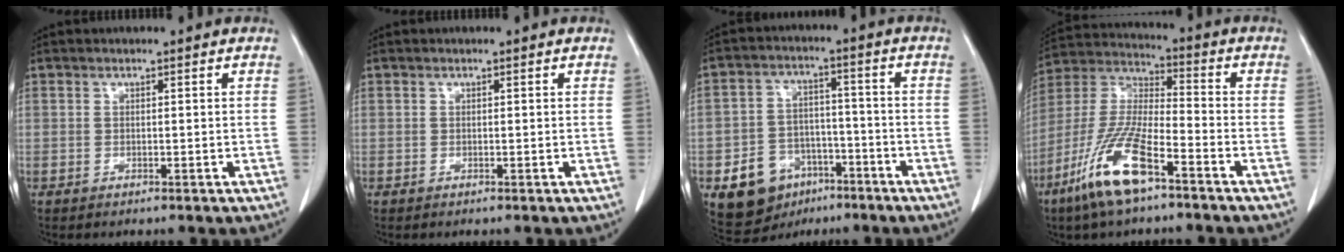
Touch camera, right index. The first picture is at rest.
{"total": 0.0}
{"total": 10.1, "force": [-5.1, 7.7, 4.0], "torque": [-0.078, 0.020, -0.071]}
{"total": 13.8, "force": [-8.0, 2.8, 10.9], "torque": [-0.235, -0.021, -0.153]}